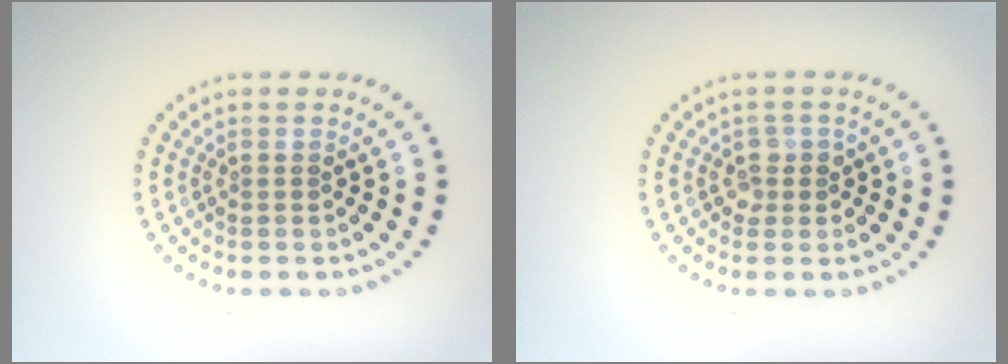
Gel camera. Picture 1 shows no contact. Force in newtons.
{"total": 1.4, "press": 1.3, "slide": 0.6}